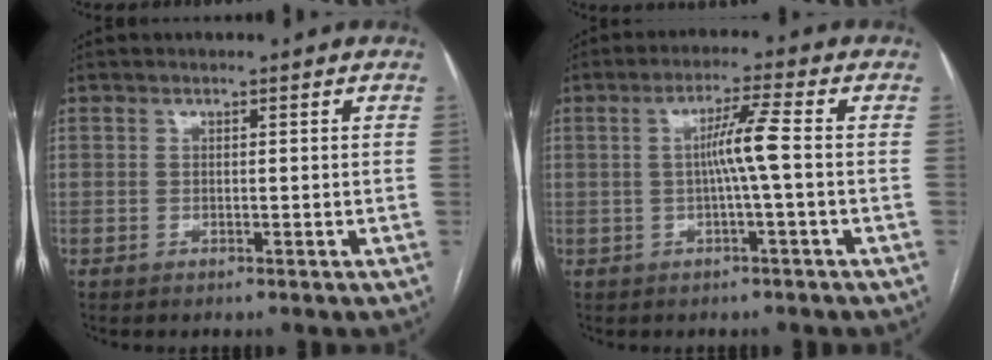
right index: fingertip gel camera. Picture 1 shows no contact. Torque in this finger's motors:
{"motor_torque": [0.76, -0.14, 0.27, 0.10]}